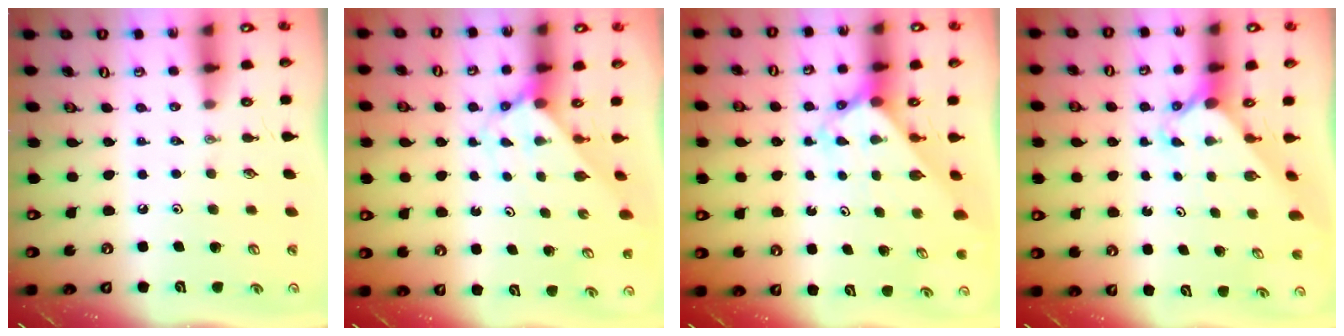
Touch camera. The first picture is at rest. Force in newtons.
{"total": 2.3, "press": 2.3, "slide": 0.2}
{"total": 2.5, "press": 2.5, "slide": 0.1}
{"total": 2.4, "press": 2.4, "slide": 0.2}